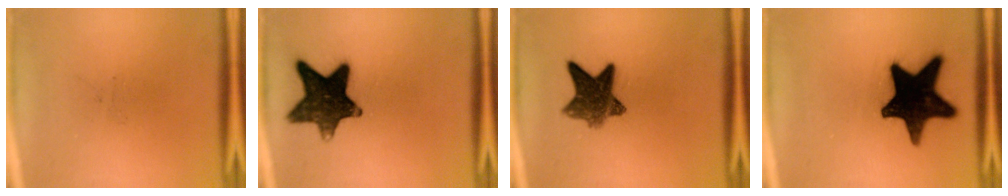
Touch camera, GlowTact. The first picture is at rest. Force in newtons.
{"total": 13.4}
{"total": 9.3}
{"total": 19.6}